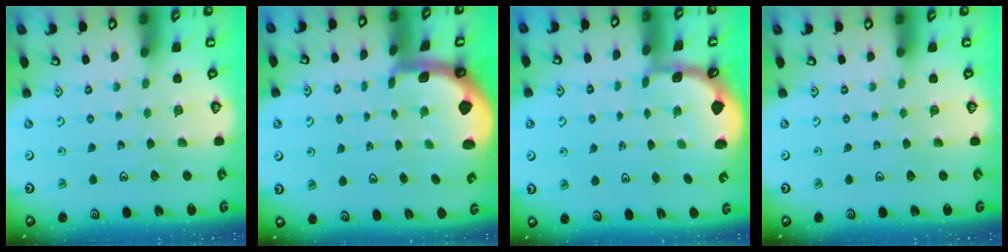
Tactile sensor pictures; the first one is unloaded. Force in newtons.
{"total": 1.9, "press": 1.8, "slide": 0.4}
{"total": 1.7, "press": 1.6, "slide": 0.5}
{"total": 0.0}